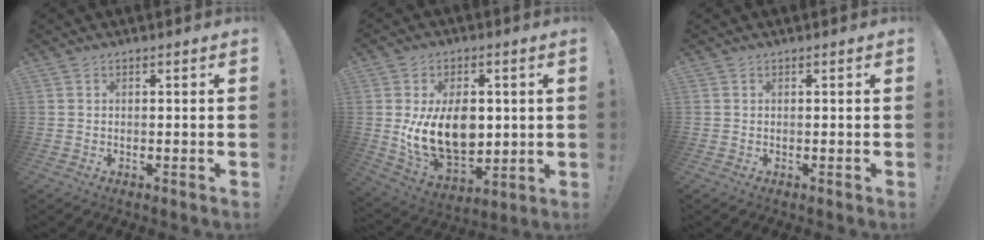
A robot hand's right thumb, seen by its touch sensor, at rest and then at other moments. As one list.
[{"total": 17.5, "force": [1.2, 12.7, 12.0], "torque": [-0.200, -0.027, 0.026]}, {"total": 0.0}]